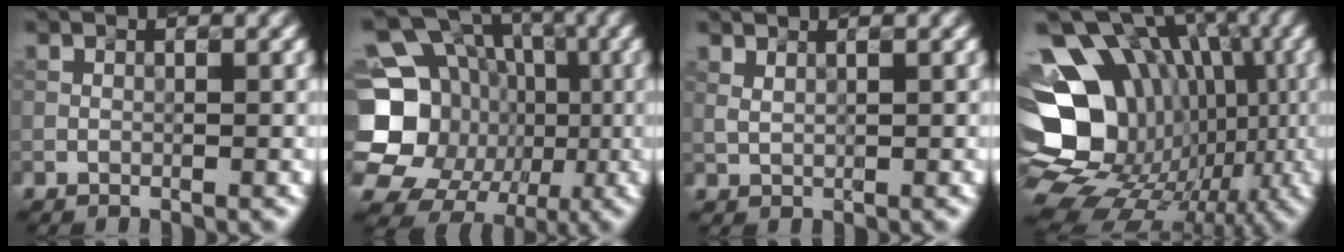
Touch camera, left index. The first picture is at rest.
{"total": 19.3, "force": [-2.4, 17.9, 7.0], "torque": [-0.179, 0.000, -0.066]}
{"total": 1.1, "force": [0.9, 0.2, 0.5], "torque": [-0.016, -0.002, 0.020]}
{"total": 18.4, "force": [-2.2, 15.2, 10.1], "torque": [-0.150, 0.018, -0.042]}